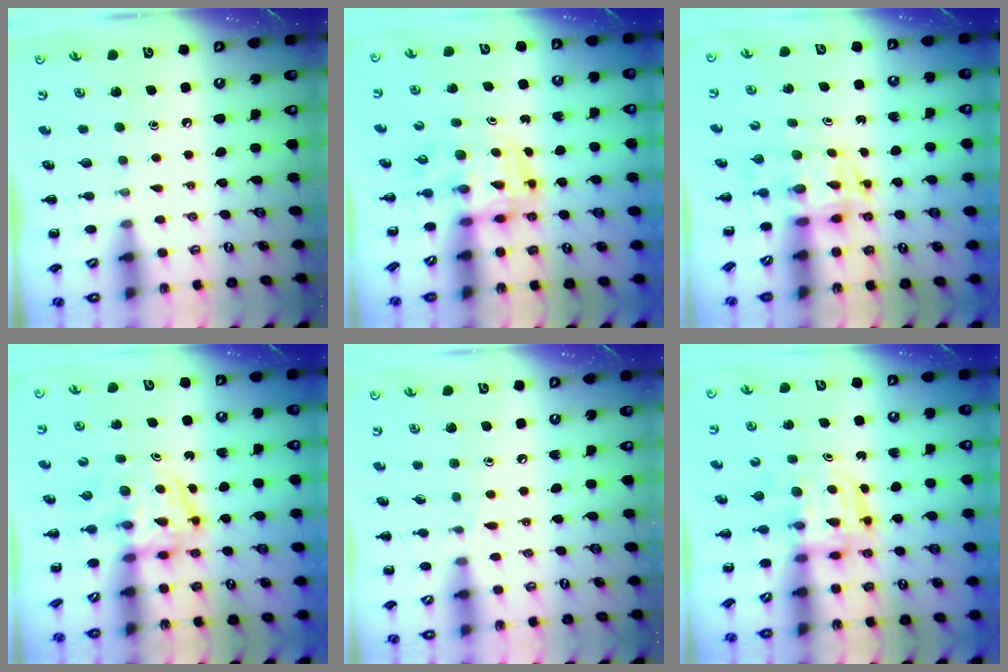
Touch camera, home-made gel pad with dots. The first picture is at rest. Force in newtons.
{"total": 3.7, "press": 3.6, "slide": 0.7}
{"total": 2.8, "press": 2.7, "slide": 0.7}
{"total": 4.0, "press": 4.0, "slide": 0.3}
{"total": 6.1, "press": 5.7, "slide": 2.2}
{"total": 3.2, "press": 3.2, "slide": 0.2}